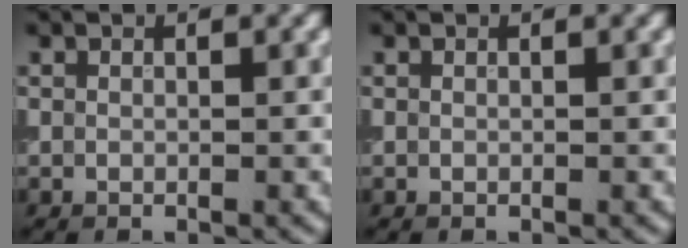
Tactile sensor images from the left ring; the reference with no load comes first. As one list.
[{"total": 0.0}]